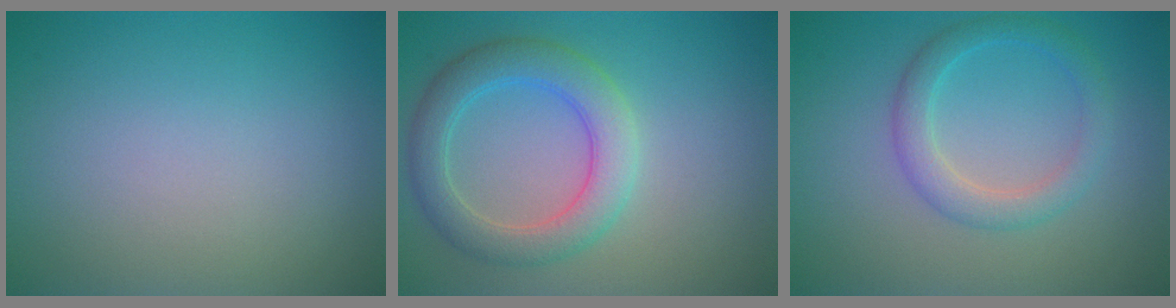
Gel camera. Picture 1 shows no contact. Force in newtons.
{"total": 4.8, "press": 4.8, "slide": 0.2}
{"total": 3.0, "press": 3.0, "slide": 0.1}